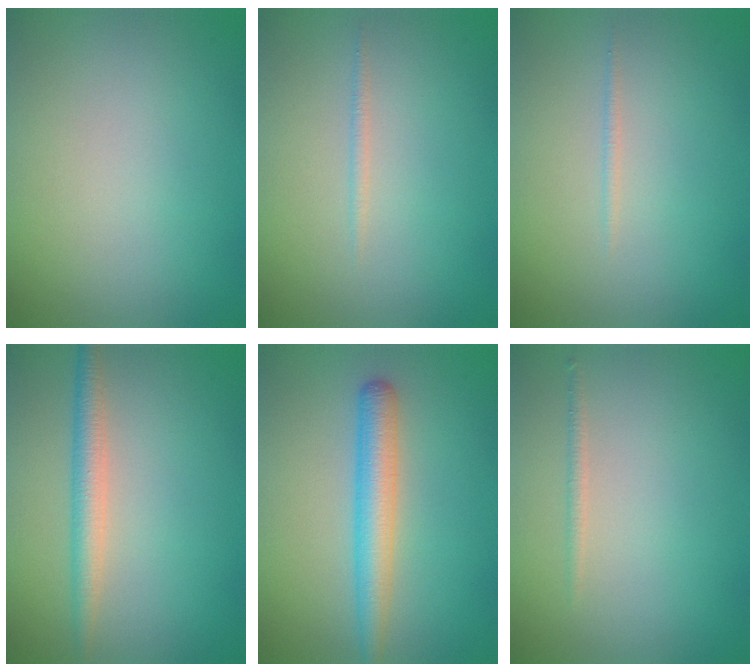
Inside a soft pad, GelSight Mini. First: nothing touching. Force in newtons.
{"total": 0.7, "press": 0.7, "slide": 0.1}
{"total": 0.5, "press": 0.5, "slide": 0.0}
{"total": 2.7, "press": 2.7, "slide": 0.0}
{"total": 3.8, "press": 3.8, "slide": 0.2}
{"total": 0.8, "press": 0.8, "slide": 0.0}